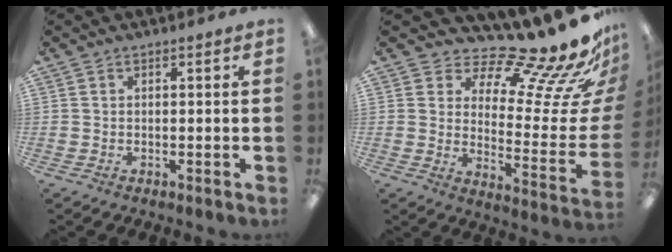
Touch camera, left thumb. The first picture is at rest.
{"total": 20.2, "force": [16.9, 3.7, 10.4], "torque": [-0.136, -0.149, 0.268]}